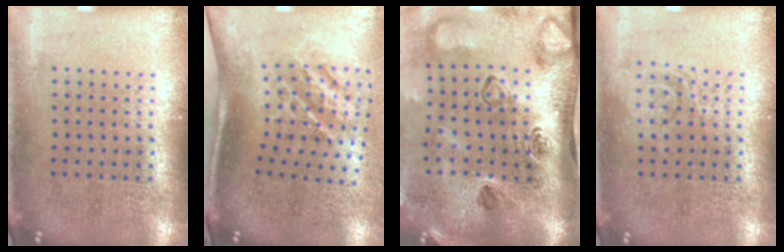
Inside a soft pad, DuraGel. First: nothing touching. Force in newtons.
{"total": 1.9, "press": 1.3, "slide": 1.5}
{"total": 4.5, "press": 3.1, "slide": 3.3}
{"total": 1.8, "press": 1.8, "slide": 0.3}